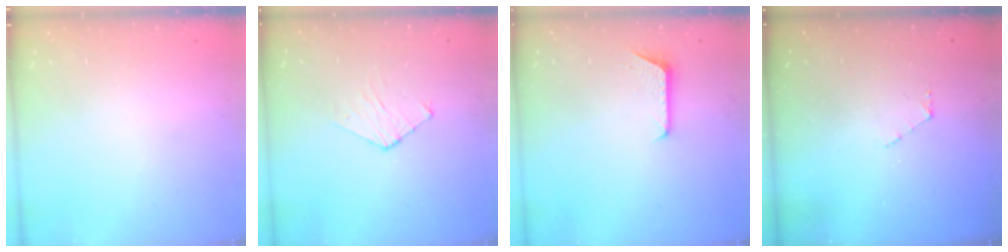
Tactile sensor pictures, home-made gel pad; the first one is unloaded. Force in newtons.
{"total": 4.2, "press": 4.2, "slide": 0.4}
{"total": 6.0, "press": 6.0, "slide": 0.5}
{"total": 3.6, "press": 3.6, "slide": 0.4}